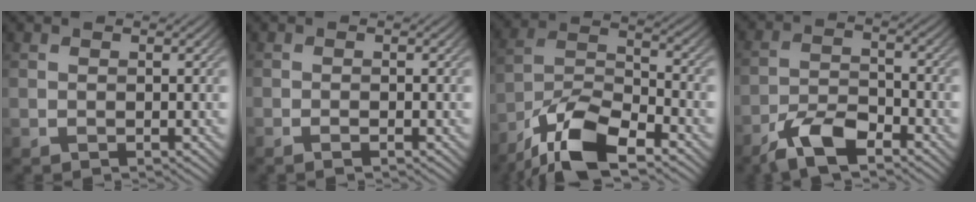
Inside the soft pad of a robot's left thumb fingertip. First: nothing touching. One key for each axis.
{"total": 0.9, "fx": -0.6, "fy": 0.1, "fz": 0.6, "tx": -0.013, "ty": -0.001, "tz": -0.012}
{"total": 12.4, "fx": -8.7, "fy": 4.0, "fz": 7.9, "tx": -0.154, "ty": -0.002, "tz": -0.178}
{"total": 7.1, "fx": -5.1, "fy": 2.4, "fz": 4.2, "tx": -0.084, "ty": 0.000, "tz": -0.103}